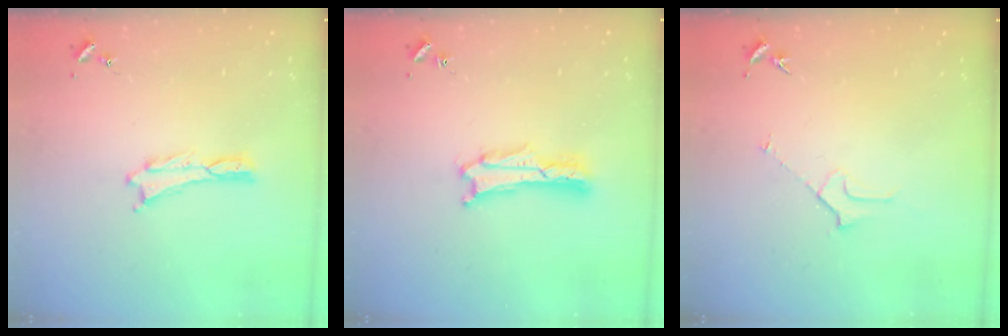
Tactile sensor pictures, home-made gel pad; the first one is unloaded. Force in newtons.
{"total": 1.7, "press": 1.7, "slide": 0.3}
{"total": 2.3, "press": 2.3, "slide": 0.2}